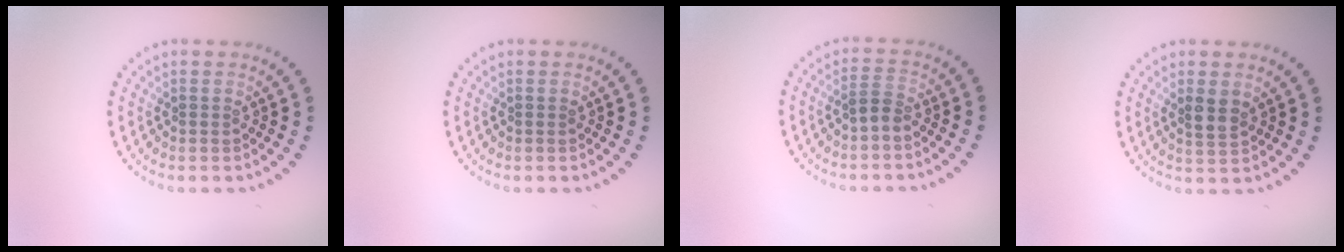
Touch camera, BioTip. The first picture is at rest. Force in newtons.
{"total": 0.0}
{"total": 1.3, "press": 1.0, "slide": 0.7}
{"total": 1.8, "press": 1.7, "slide": 0.7}